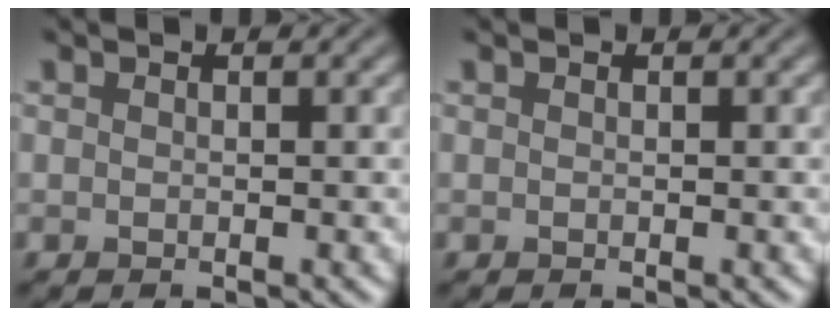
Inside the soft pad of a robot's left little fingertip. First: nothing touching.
{"total": 0.0}